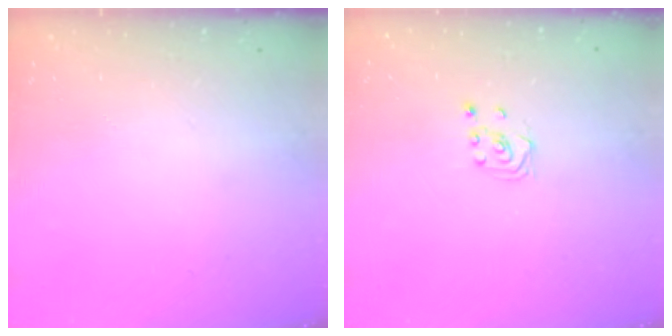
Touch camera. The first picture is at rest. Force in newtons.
{"total": 1.9, "press": 1.7, "slide": 0.8}